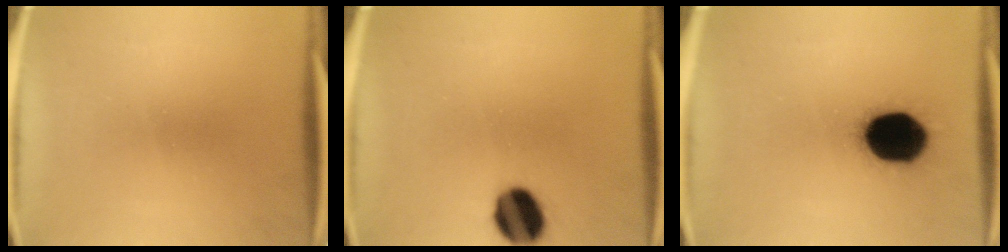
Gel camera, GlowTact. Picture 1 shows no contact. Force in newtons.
{"total": 10.4}
{"total": 19.2}